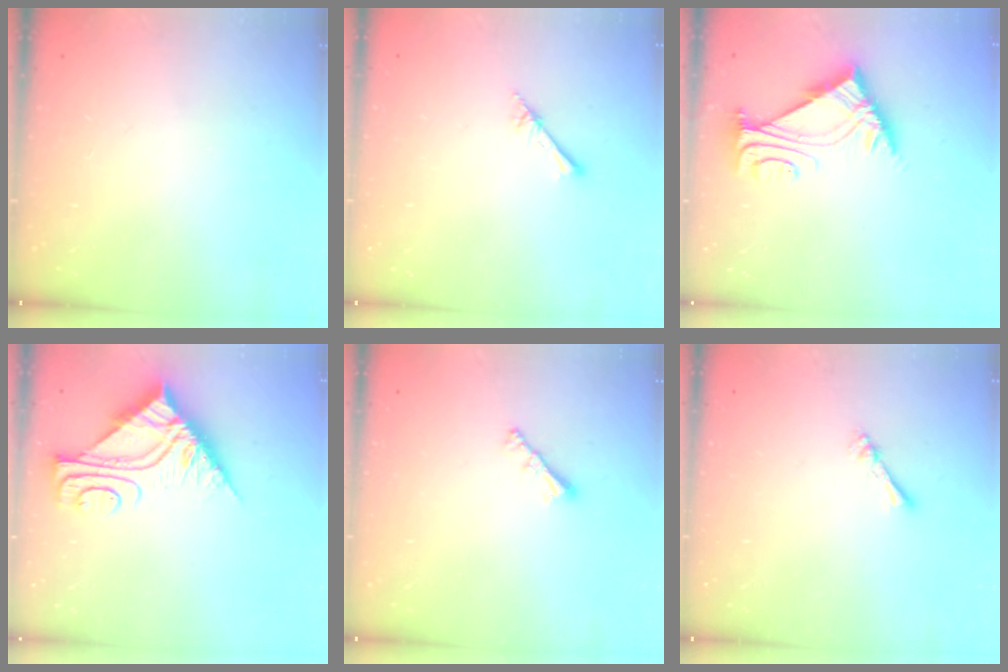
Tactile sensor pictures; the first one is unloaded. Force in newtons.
{"total": 2.4, "press": 2.4, "slide": 0.3}
{"total": 5.5, "press": 5.3, "slide": 1.1}
{"total": 11.3, "press": 11.2, "slide": 1.2}
{"total": 2.0, "press": 2.0, "slide": 0.5}
{"total": 1.7, "press": 1.7, "slide": 0.2}